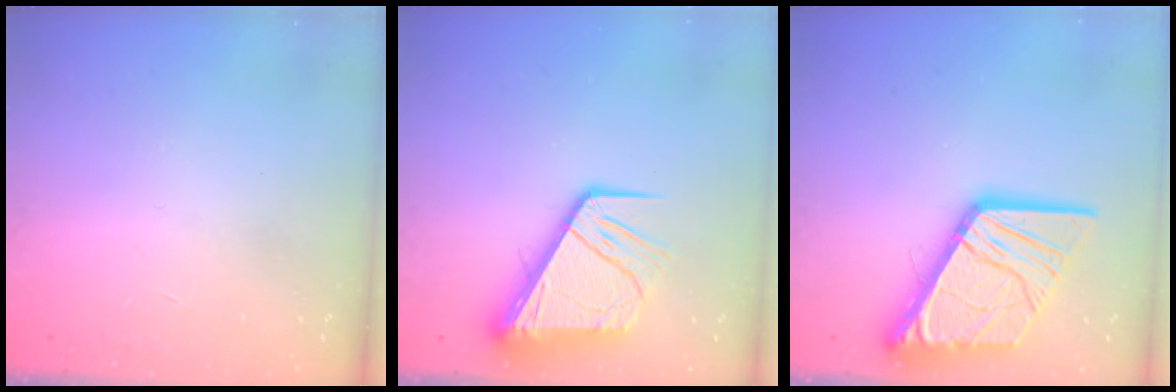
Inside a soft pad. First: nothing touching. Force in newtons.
{"total": 12.6, "press": 12.5, "slide": 1.7}
{"total": 19.1, "press": 18.9, "slide": 2.5}